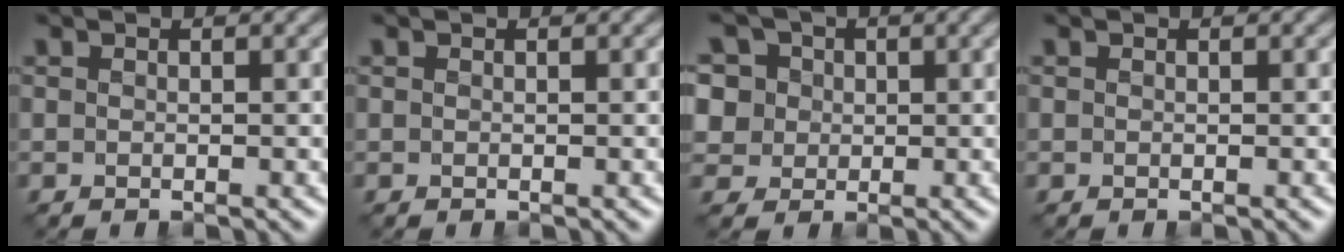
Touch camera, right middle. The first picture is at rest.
{"total": 0.0}
{"total": 7.7, "force": [3.4, 6.2, 3.1], "torque": [-0.059, 0.026, 0.034]}
{"total": 0.0}